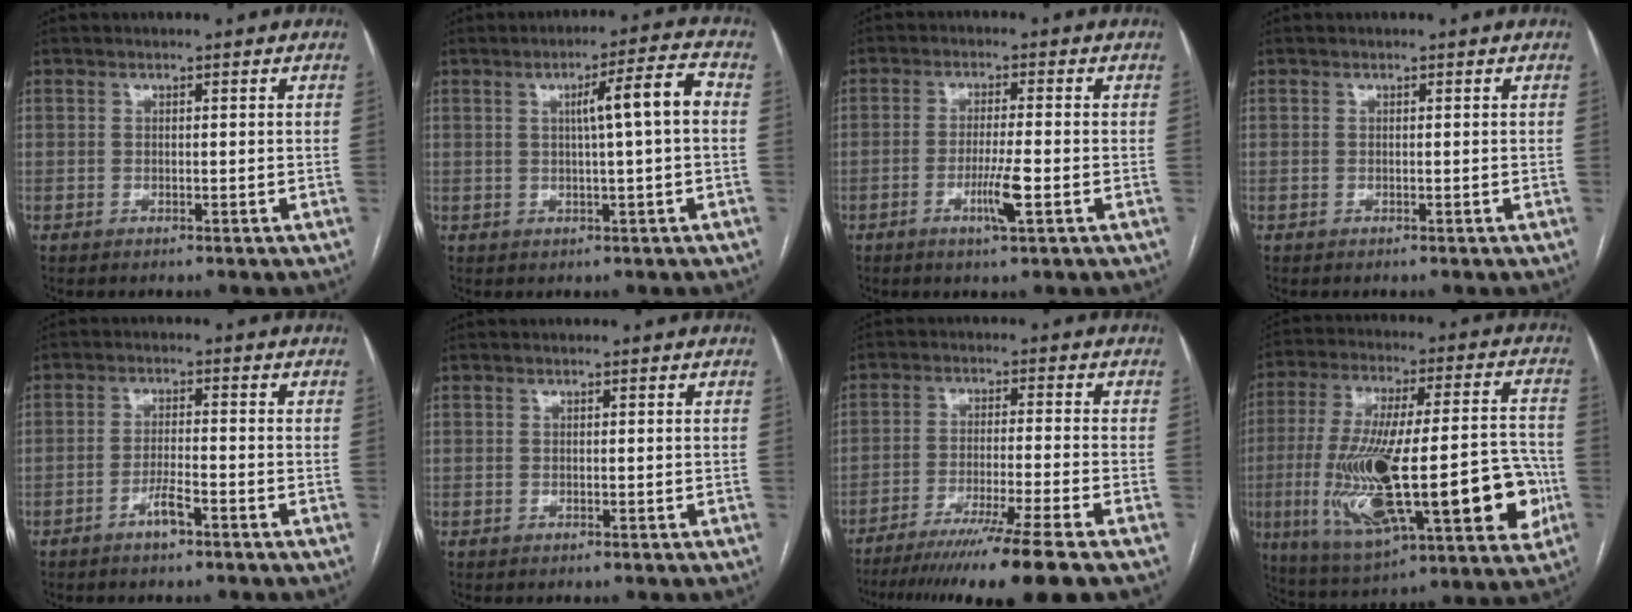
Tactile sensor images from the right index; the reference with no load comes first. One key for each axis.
{"total": 7.1, "fx": 0.7, "fy": -0.2, "fz": 7.0, "tx": -0.105, "ty": 0.013, "tz": 0.009}
{"total": 5.0, "fx": -1.8, "fy": -0.2, "fz": 4.6, "tx": -0.090, "ty": -0.009, "tz": -0.031}
{"total": 0.0}
{"total": 3.3, "fx": -2.2, "fy": 0.4, "fz": 2.4, "tx": -0.045, "ty": 0.001, "tz": -0.039}
{"total": 0.0}
{"total": 15.1, "fx": -11.9, "fy": -2.5, "fz": 8.9, "tx": -0.133, "ty": -0.043, "tz": -0.188}
{"total": 28.9, "fx": -6.4, "fy": 7.3, "fz": 27.2, "tx": -0.454, "ty": -0.001, "tz": -0.082}